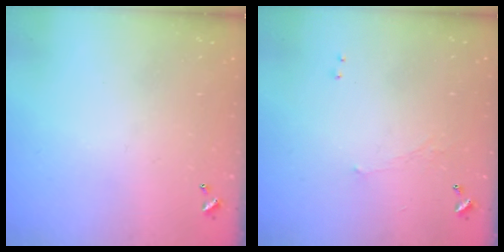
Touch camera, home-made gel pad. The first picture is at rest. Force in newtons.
{"total": 0.6, "press": 0.2, "slide": 0.5}